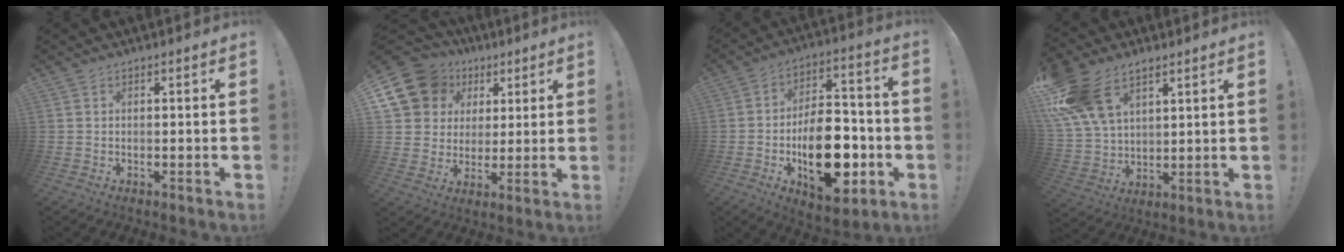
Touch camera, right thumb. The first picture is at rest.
{"total": 15.0, "force": [6.7, 12.1, 5.7], "torque": [-0.100, -0.026, 0.143]}
{"total": 21.5, "force": [-6.3, 12.1, 16.6], "torque": [-0.248, 0.036, -0.087]}
{"total": 16.0, "force": [9.5, 9.5, 8.7], "torque": [-0.169, -0.038, 0.184]}